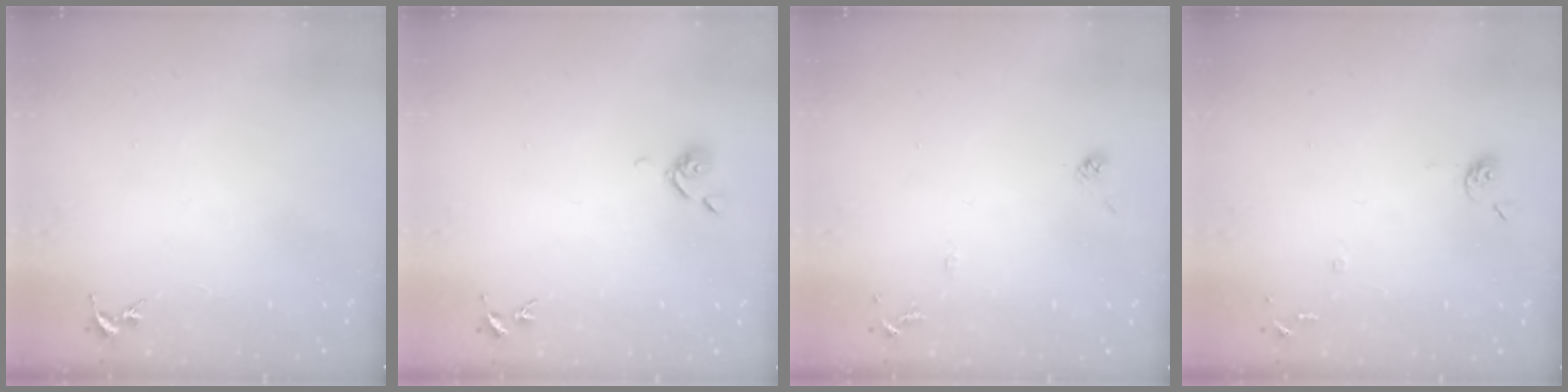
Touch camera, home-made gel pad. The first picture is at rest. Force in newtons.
{"total": 6.4, "press": 6.2, "slide": 1.3}
{"total": 7.8, "press": 7.7, "slide": 0.6}
{"total": 6.6, "press": 6.6, "slide": 0.6}